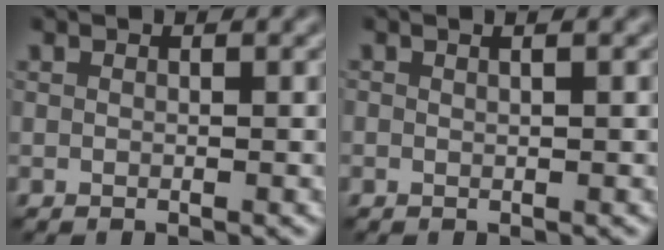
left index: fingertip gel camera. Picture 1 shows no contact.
{"total": 0.9, "force": [0.3, 0.4, 0.8], "torque": [-0.008, -0.001, -0.005]}